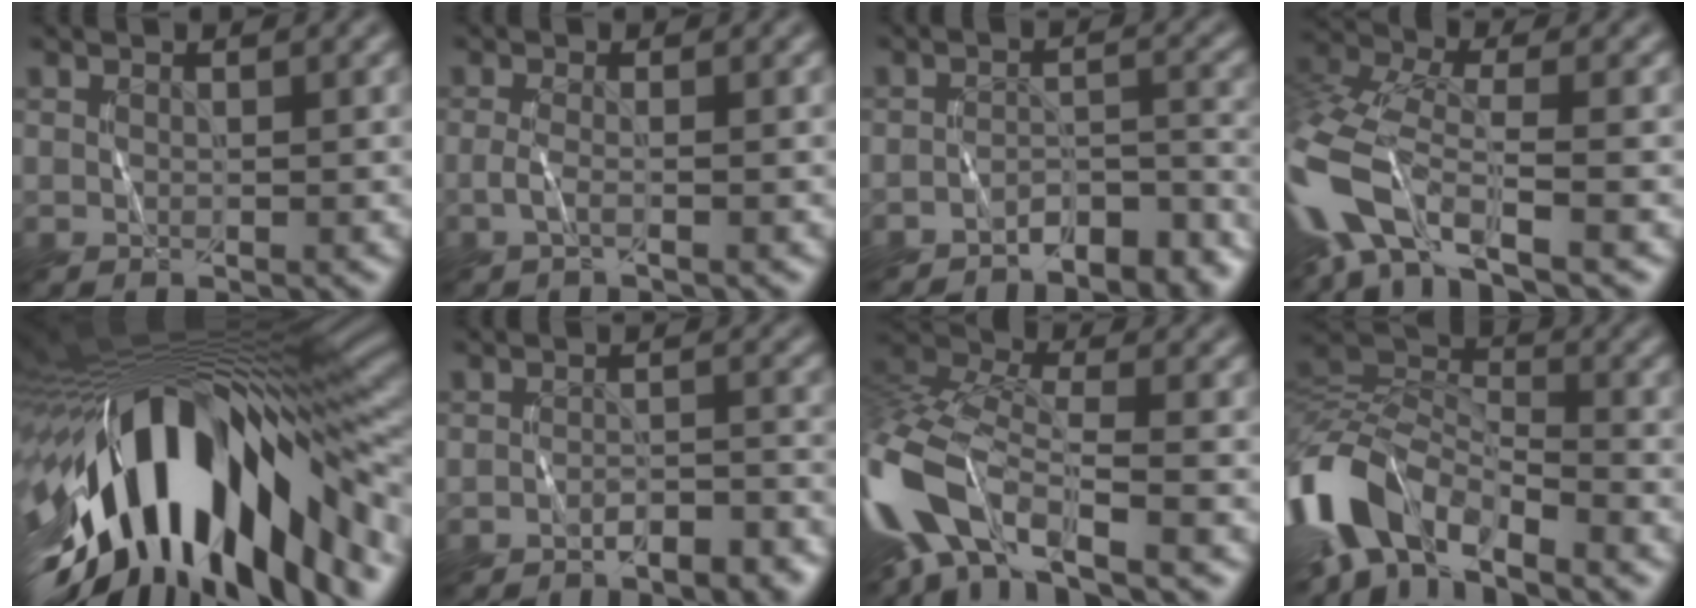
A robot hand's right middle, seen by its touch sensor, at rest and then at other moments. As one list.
[{"total": 1.1, "force": [-0.7, 0.2, 0.8], "torque": [-0.017, -0.003, -0.014]}, {"total": 4.1, "force": [-3.7, 1.3, 1.1], "torque": [-0.010, 0.005, -0.059]}, {"total": 9.1, "force": [-4.4, 3.9, 6.9], "torque": [-0.156, 0.001, -0.103]}, {"total": 17.7, "force": [-6.0, 7.5, 14.9], "torque": [-0.246, -0.002, -0.101]}, {"total": 2.7, "force": [-2.3, 0.6, 1.2], "torque": [-0.014, 0.006, -0.037]}, {"total": 10.2, "force": [-4.7, 4.7, 7.7], "torque": [-0.169, 0.002, -0.104]}, {"total": 8.9, "force": [-5.6, 4.2, 5.4], "torque": [-0.111, 0.003, -0.124]}]